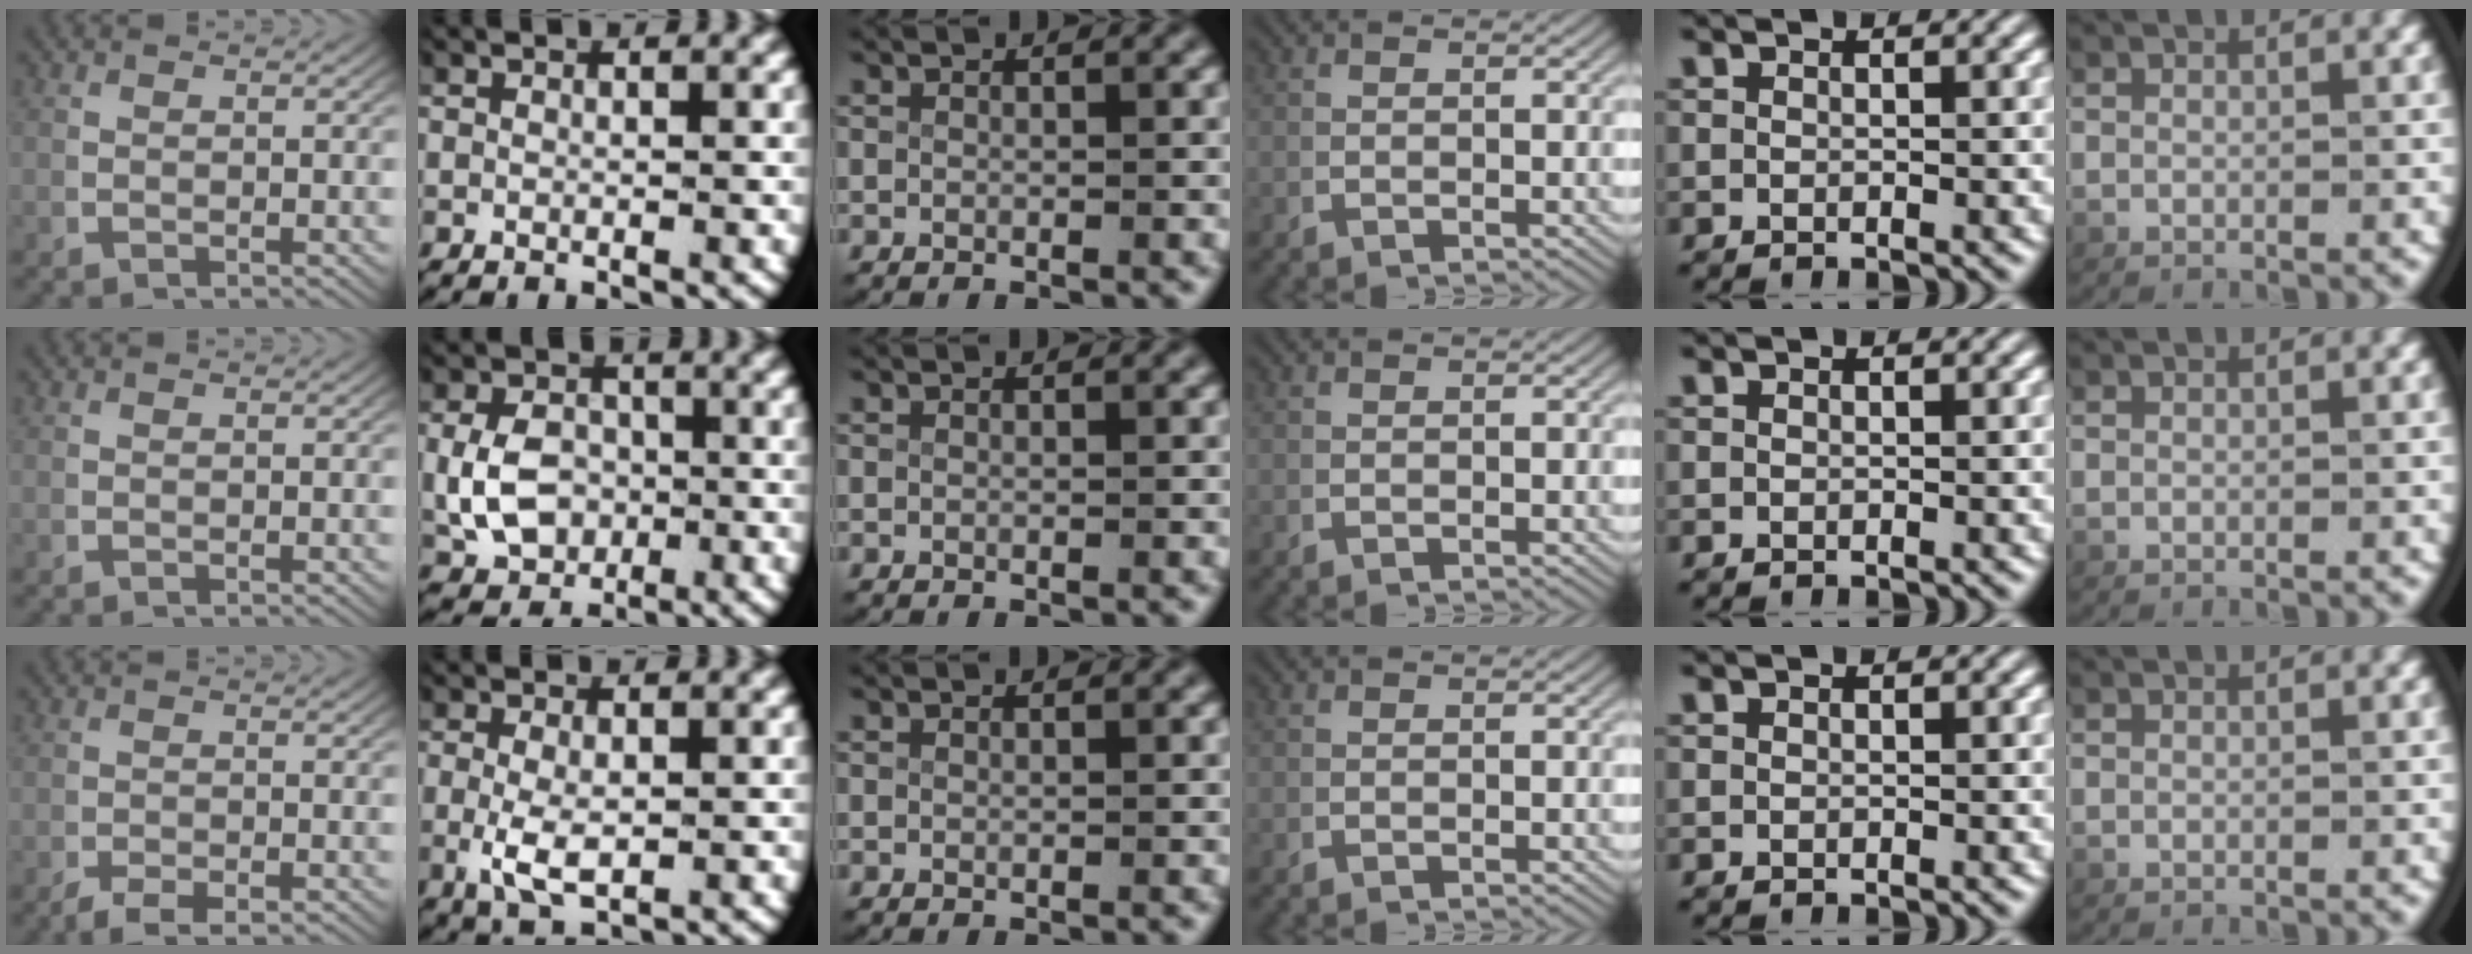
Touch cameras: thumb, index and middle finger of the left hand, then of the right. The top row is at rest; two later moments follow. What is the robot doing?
{"motion": "grasp_and_lifting", "object": "card"}